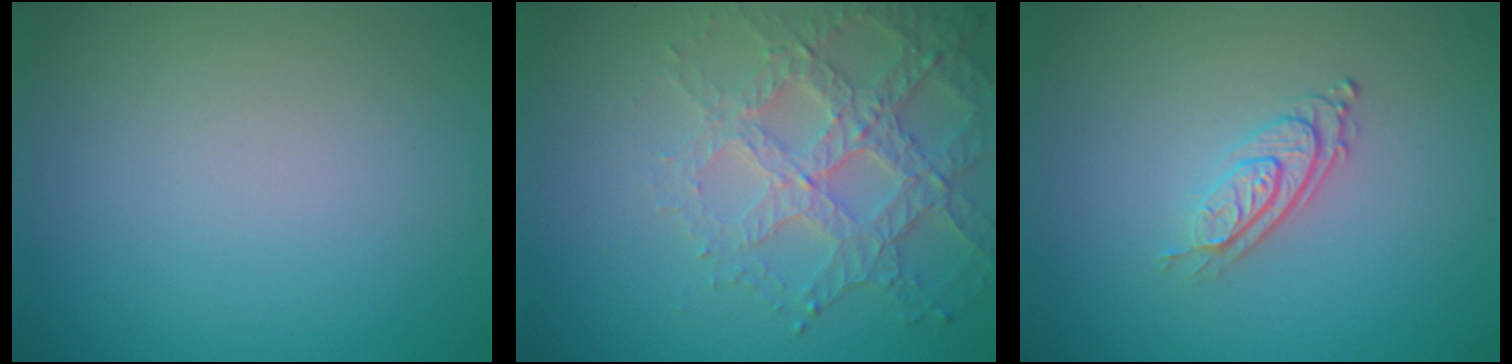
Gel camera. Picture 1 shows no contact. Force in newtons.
{"total": 4.7, "press": 4.1, "slide": 2.2}
{"total": 2.7, "press": 2.0, "slide": 1.9}